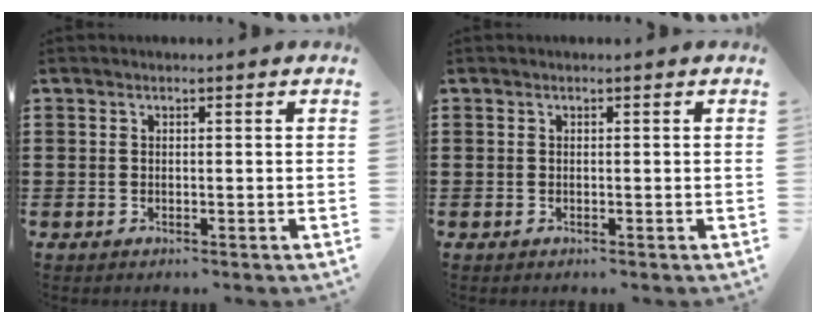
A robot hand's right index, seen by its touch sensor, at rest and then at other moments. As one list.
[{"total": 0.0}]